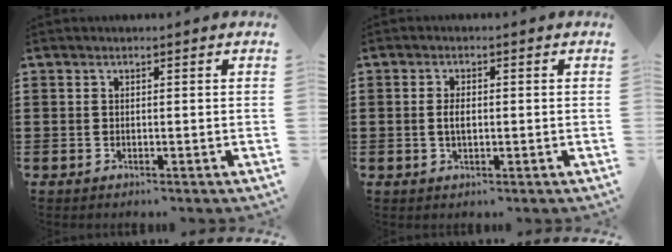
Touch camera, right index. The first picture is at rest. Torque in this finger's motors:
{"motor_torque": [2.13, 0.00, 0.05, 0.08]}